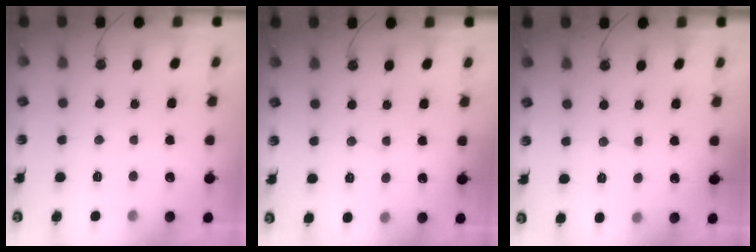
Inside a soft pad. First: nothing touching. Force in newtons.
{"total": 2.3, "press": 2.3, "slide": 0.2}
{"total": 2.9, "press": 2.9, "slide": 0.3}